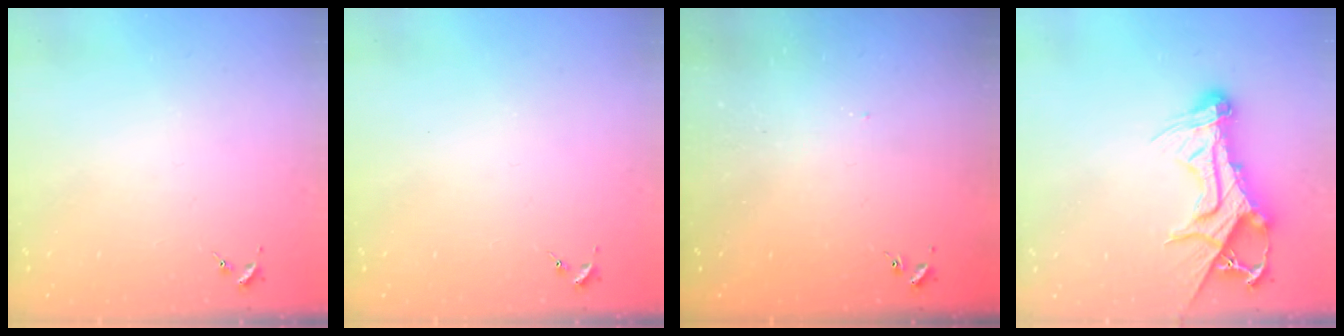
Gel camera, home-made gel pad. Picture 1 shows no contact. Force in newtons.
{"total": 0.0}
{"total": 2.9, "press": 2.9, "slide": 0.2}
{"total": 15.5, "press": 15.4, "slide": 1.4}